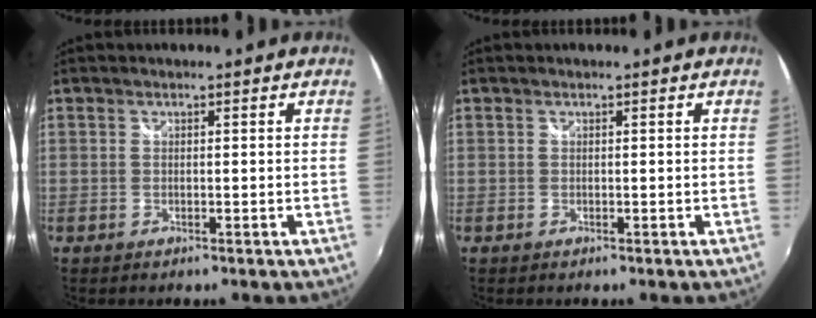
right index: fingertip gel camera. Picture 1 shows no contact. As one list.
[{"total": 0.0}]